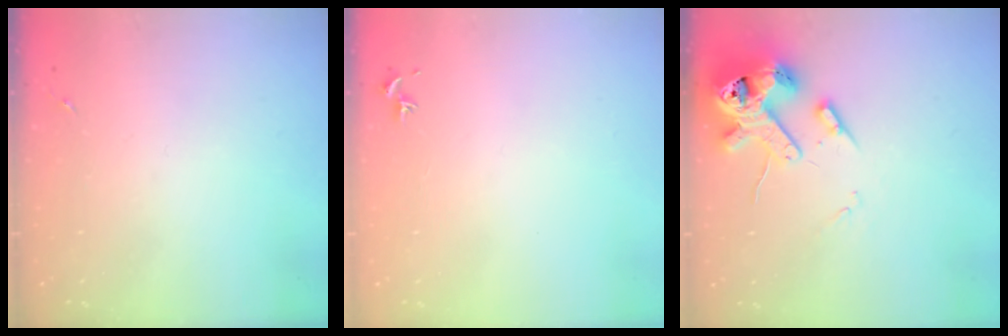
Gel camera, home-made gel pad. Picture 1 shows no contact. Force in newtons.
{"total": 0.7, "press": 0.6, "slide": 0.5}
{"total": 14.8, "press": 14.7, "slide": 2.3}